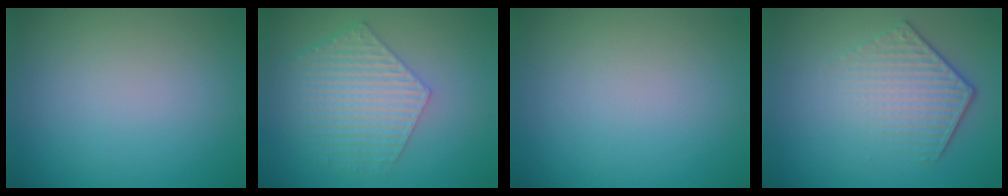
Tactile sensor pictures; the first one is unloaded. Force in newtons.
{"total": 5.8, "press": 4.3, "slide": 3.8}
{"total": 0.0}
{"total": 4.4, "press": 3.1, "slide": 3.1}